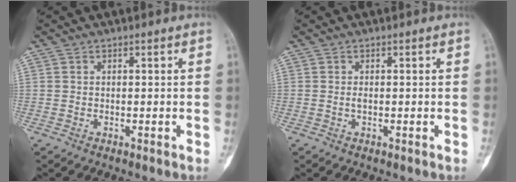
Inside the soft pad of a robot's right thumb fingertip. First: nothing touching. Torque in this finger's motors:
{"motor_torque": [0.04, 0.34, 0.26, -0.13, 0.15]}